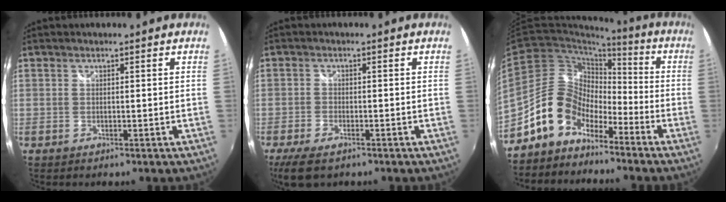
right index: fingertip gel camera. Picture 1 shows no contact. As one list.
[{"total": 6.7, "force": [-4.6, 2.6, 4.1], "torque": [-0.102, -0.021, -0.082]}, {"total": 11.6, "force": [-8.1, 7.2, 4.2], "torque": [-0.078, 0.036, -0.152]}]